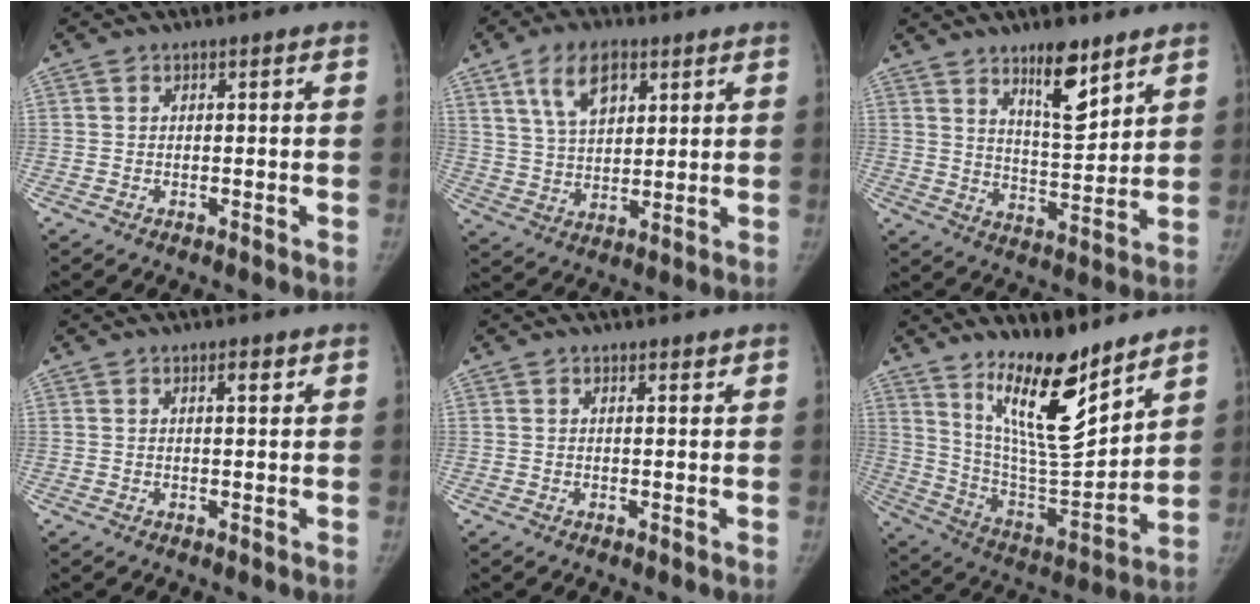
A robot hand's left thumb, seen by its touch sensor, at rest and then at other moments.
{"total": 10.8, "force": [5.3, 6.4, 6.9], "torque": [-0.097, -0.020, 0.099]}
{"total": 10.3, "force": [6.8, 3.5, 7.0], "torque": [-0.089, -0.051, 0.115]}
{"total": 1.7, "force": [0.9, 0.7, 1.3], "torque": [-0.010, -0.002, 0.013]}
{"total": 0.8, "force": [0.6, 0.3, 0.3], "torque": [0.004, -0.004, 0.007]}
{"total": 18.5, "force": [12.7, 5.1, 12.5], "torque": [-0.165, -0.099, 0.229]}